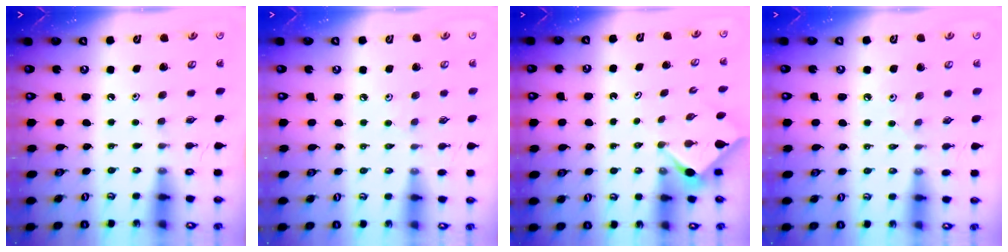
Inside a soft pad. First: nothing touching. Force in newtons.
{"total": 2.2, "press": 2.1, "slide": 0.6}
{"total": 3.0, "press": 3.0, "slide": 0.3}
{"total": 2.2, "press": 2.2, "slide": 0.4}